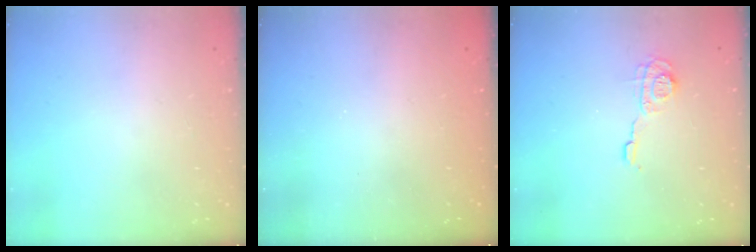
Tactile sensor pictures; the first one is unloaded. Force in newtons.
{"total": 2.3, "press": 2.2, "slide": 0.8}
{"total": 7.5, "press": 7.5, "slide": 0.2}